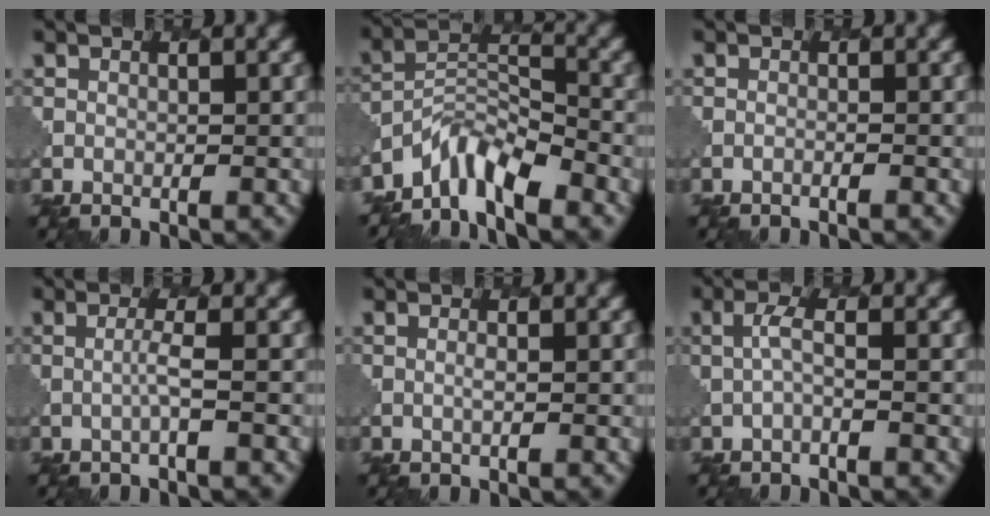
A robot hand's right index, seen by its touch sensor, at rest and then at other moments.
{"total": 4.9, "force": [-4.3, 1.3, 2.0], "torque": [-0.032, -0.001, -0.088]}
{"total": 0.7, "force": [-0.6, 0.2, 0.3], "torque": [0.000, -0.004, -0.019]}
{"total": 1.3, "force": [-0.2, 0.0, 1.3], "torque": [-0.023, 0.001, -0.009]}
{"total": 0.6, "force": [0.2, 0.1, 0.5], "torque": [-0.007, 0.000, 0.000]}
{"total": 1.3, "force": [-0.1, 0.2, 1.2], "torque": [-0.030, 0.001, -0.005]}